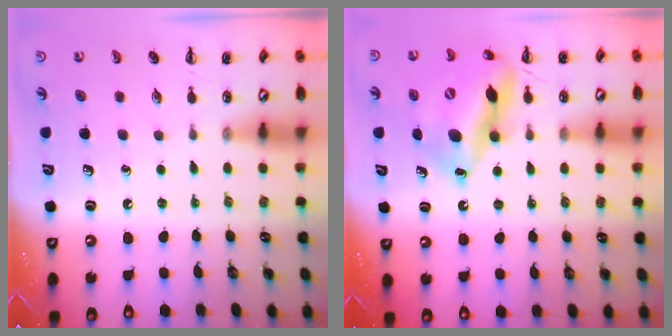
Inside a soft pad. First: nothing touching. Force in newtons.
{"total": 17.5, "press": 17.1, "slide": 4.0}